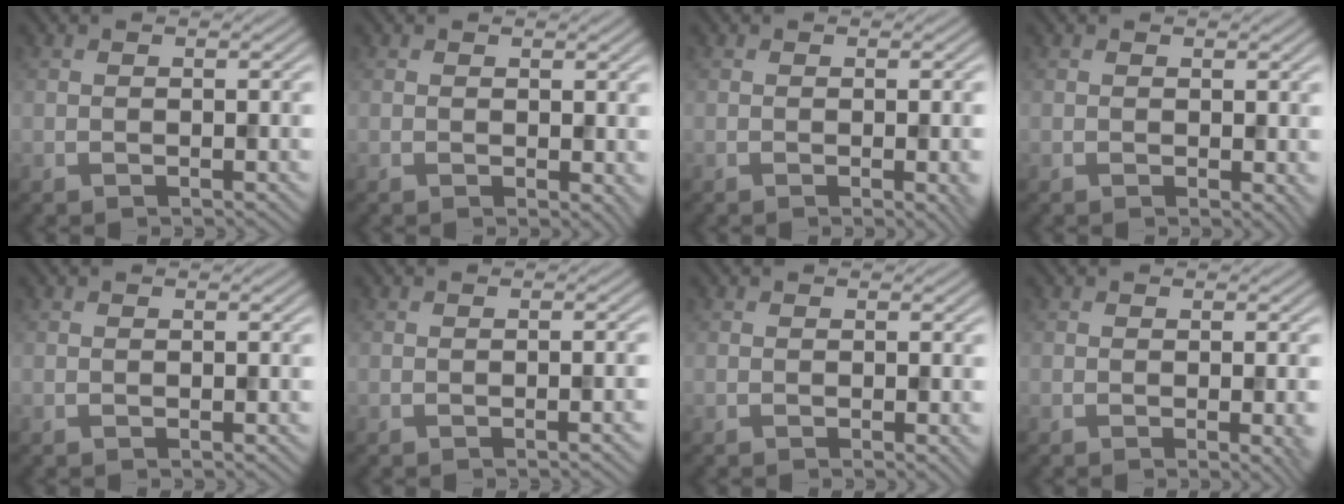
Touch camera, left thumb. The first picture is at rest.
{"total": 1.4, "force": [0.2, 0.9, 1.0], "torque": [-0.011, -0.005, 0.005]}
{"total": 2.1, "force": [-0.4, 0.4, 2.1], "torque": [-0.026, -0.002, -0.006]}
{"total": 1.2, "force": [0.1, 0.7, 1.0], "torque": [-0.009, -0.005, 0.004]}
{"total": 0.0}
{"total": 1.4, "force": [-0.4, 0.3, 1.3], "torque": [-0.014, 0.004, -0.009]}
{"total": 0.7, "force": [-0.1, 0.1, 0.7], "torque": [-0.010, -0.005, -0.003]}
{"total": 2.5, "force": [-0.4, 0.5, 2.4], "torque": [-0.031, -0.002, -0.007]}